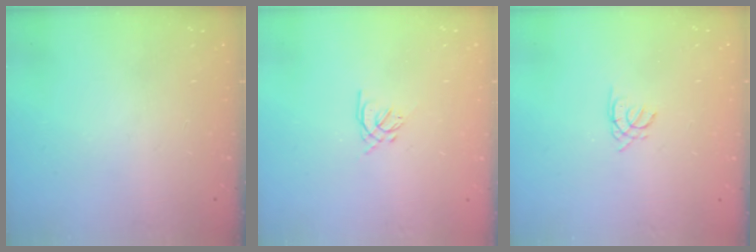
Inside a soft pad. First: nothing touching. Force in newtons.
{"total": 1.6, "press": 1.5, "slide": 0.6}
{"total": 0.5, "press": 0.4, "slide": 0.3}